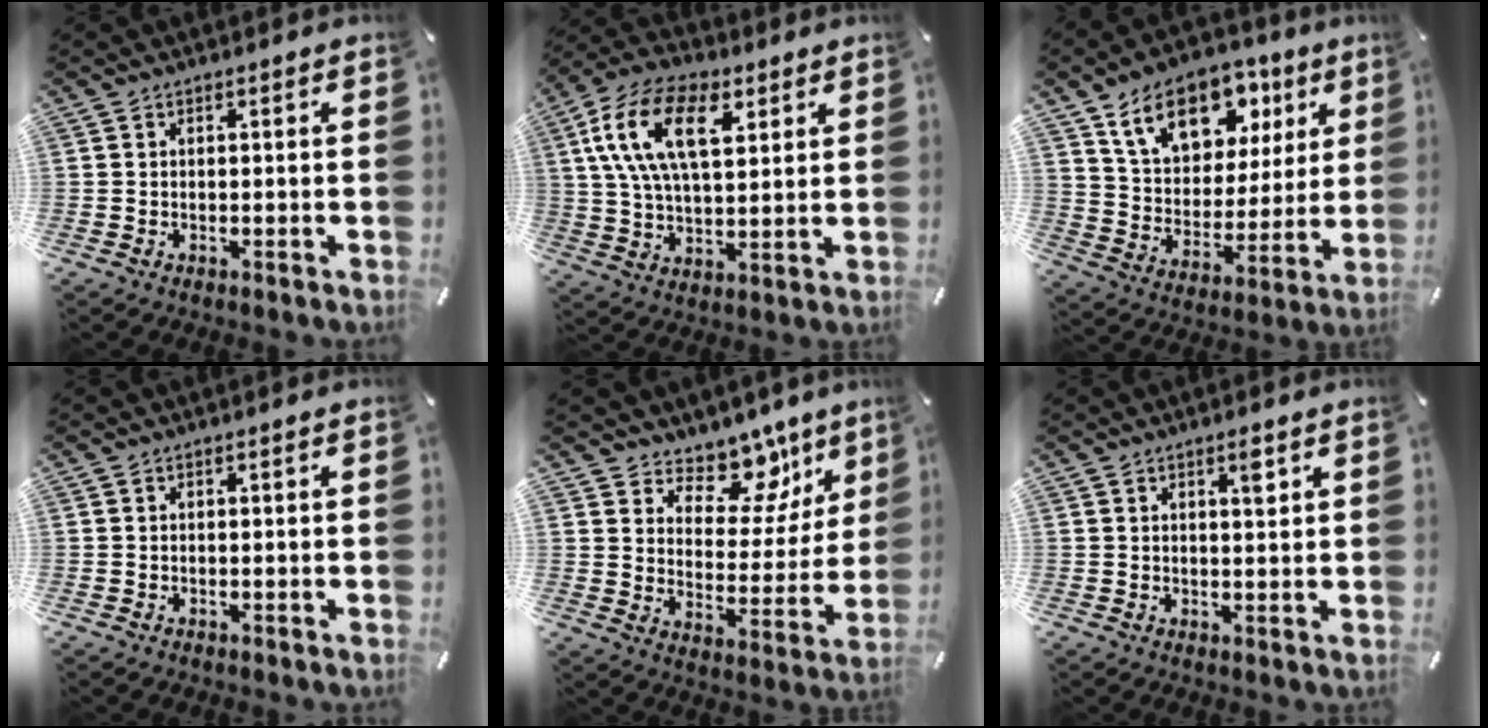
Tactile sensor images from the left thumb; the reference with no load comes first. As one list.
[{"total": 16.8, "force": [6.6, 9.2, 12.4], "torque": [-0.272, 0.002, 0.114]}, {"total": 16.8, "force": [9.4, 11.1, 8.2], "torque": [-0.140, -0.036, 0.170]}, {"total": 0.0}, {"total": 11.3, "force": [8.4, 7.2, 2.6], "torque": [-0.027, -0.085, 0.152]}, {"total": 3.0, "force": [1.5, 0.8, 2.4], "torque": [-0.035, -0.003, 0.021]}]